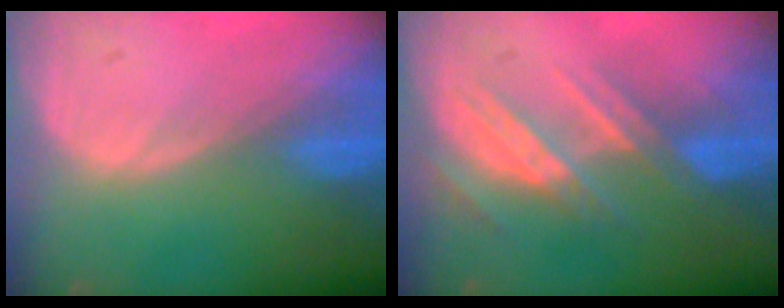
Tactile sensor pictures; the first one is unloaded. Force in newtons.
{"total": 7.2, "press": 6.5, "slide": 3.1}